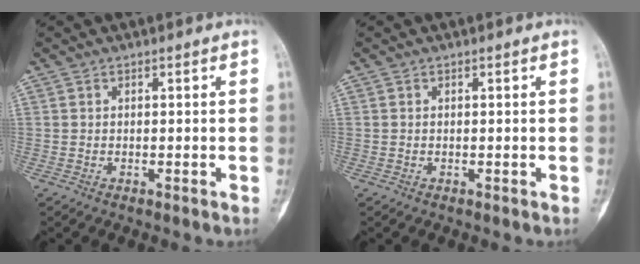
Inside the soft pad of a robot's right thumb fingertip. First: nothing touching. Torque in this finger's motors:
{"motor_torque": [0.43, 0.37, 0.01, 0.03, 0.07]}